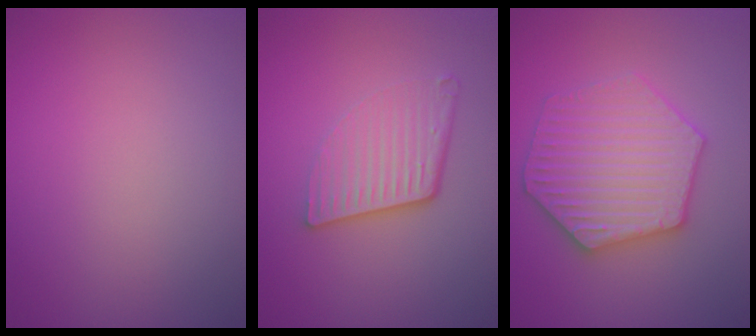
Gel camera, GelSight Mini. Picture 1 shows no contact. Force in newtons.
{"total": 4.5, "press": 2.9, "slide": 3.4}
{"total": 6.3, "press": 6.2, "slide": 1.0}